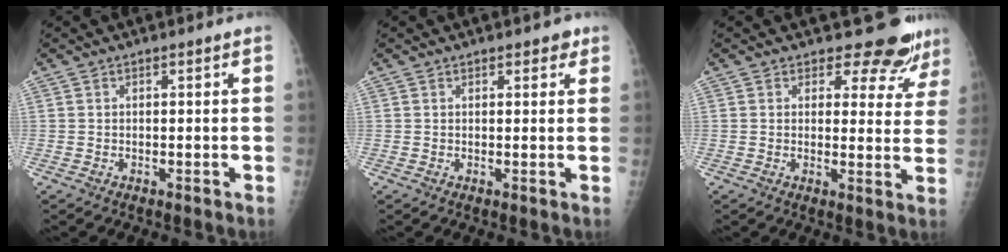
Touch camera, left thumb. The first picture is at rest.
{"total": 2.0, "force": [1.3, 1.1, 1.0], "torque": [0.004, -0.003, 0.011]}
{"total": 8.4, "force": [7.7, 3.1, 1.0], "torque": [0.026, -0.058, 0.076]}